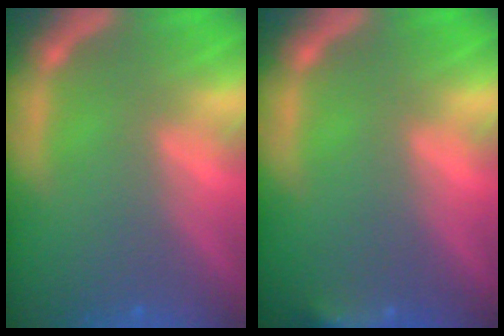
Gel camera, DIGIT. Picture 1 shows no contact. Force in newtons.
{"total": 3.4}